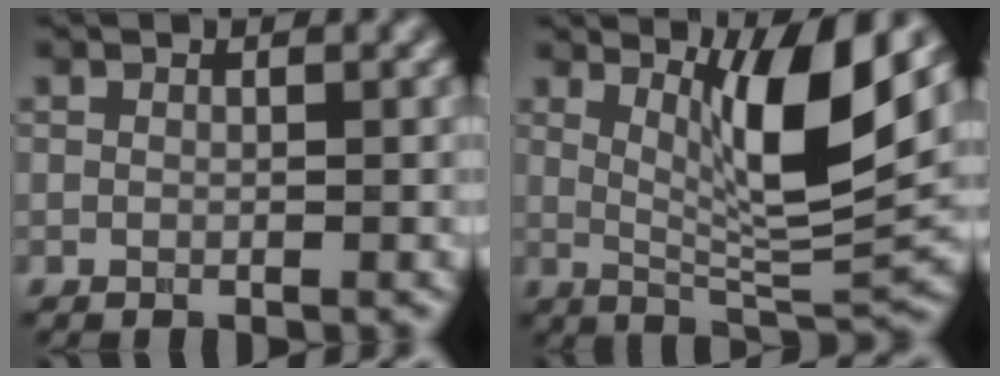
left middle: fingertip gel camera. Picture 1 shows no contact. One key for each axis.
{"total": 8.0, "fx": 2.9, "fy": 1.6, "fz": 7.3, "tx": -0.112, "ty": -0.015, "tz": 0.060}